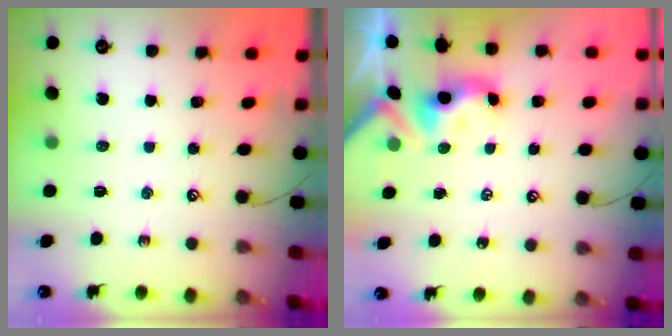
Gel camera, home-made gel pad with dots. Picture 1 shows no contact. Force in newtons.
{"total": 3.4, "press": 3.4, "slide": 0.3}